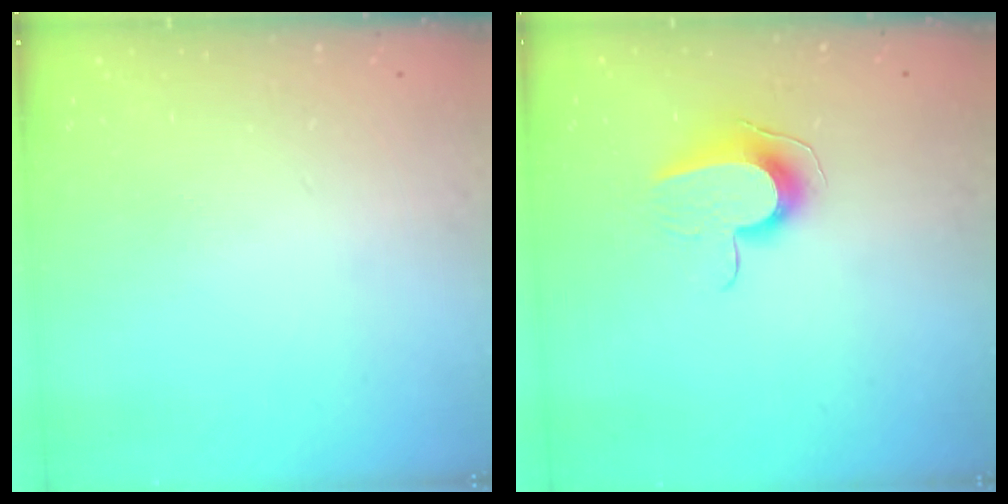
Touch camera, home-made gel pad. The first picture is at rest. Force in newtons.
{"total": 9.2, "press": 9.2, "slide": 0.5}